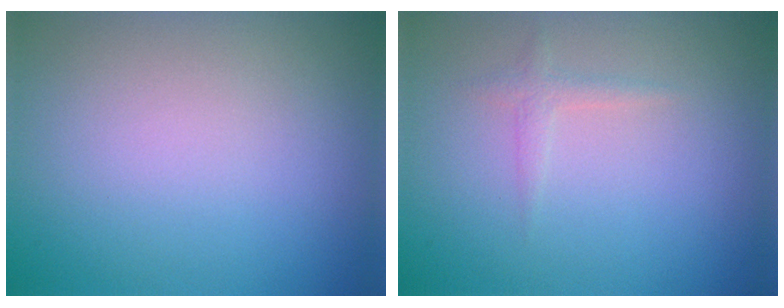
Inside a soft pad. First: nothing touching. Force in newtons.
{"total": 1.1, "press": 1.1, "slide": 0.0}